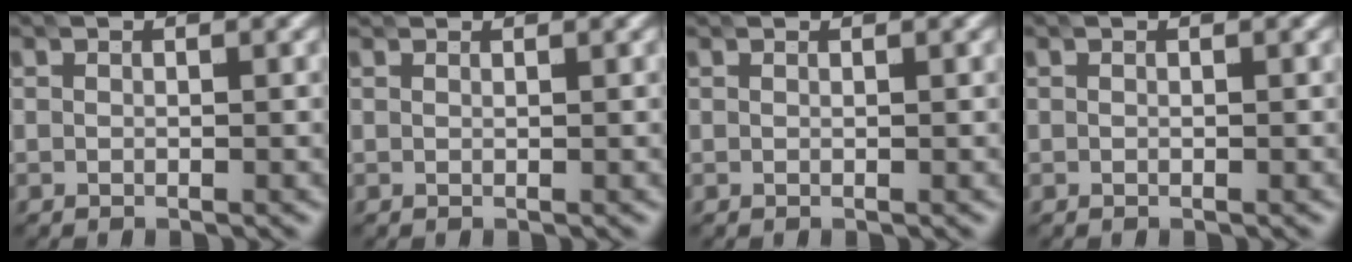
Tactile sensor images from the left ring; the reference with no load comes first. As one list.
[{"total": 1.4, "force": [1.3, 0.1, 0.3], "torque": [-0.014, -0.001, 0.014]}, {"total": 0.8, "force": [0.7, 0.1, 0.1], "torque": [-0.006, -0.005, 0.006]}, {"total": 0.0}]